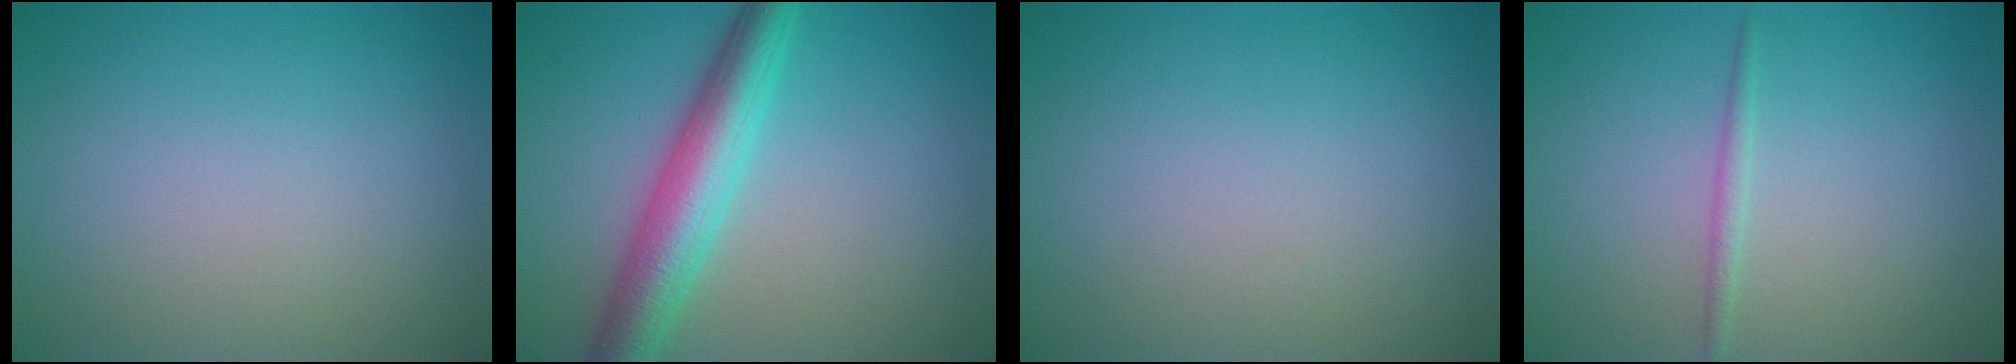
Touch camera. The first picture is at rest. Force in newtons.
{"total": 5.8, "press": 5.8, "slide": 0.3}
{"total": 0.0}
{"total": 0.9, "press": 0.9, "slide": 0.0}